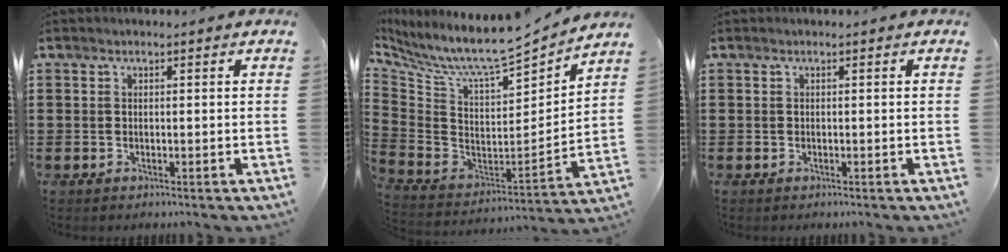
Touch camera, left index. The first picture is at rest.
{"total": 7.5, "force": [6.4, 1.3, 3.7], "torque": [-0.104, -0.060, 0.103]}
{"total": 0.0}